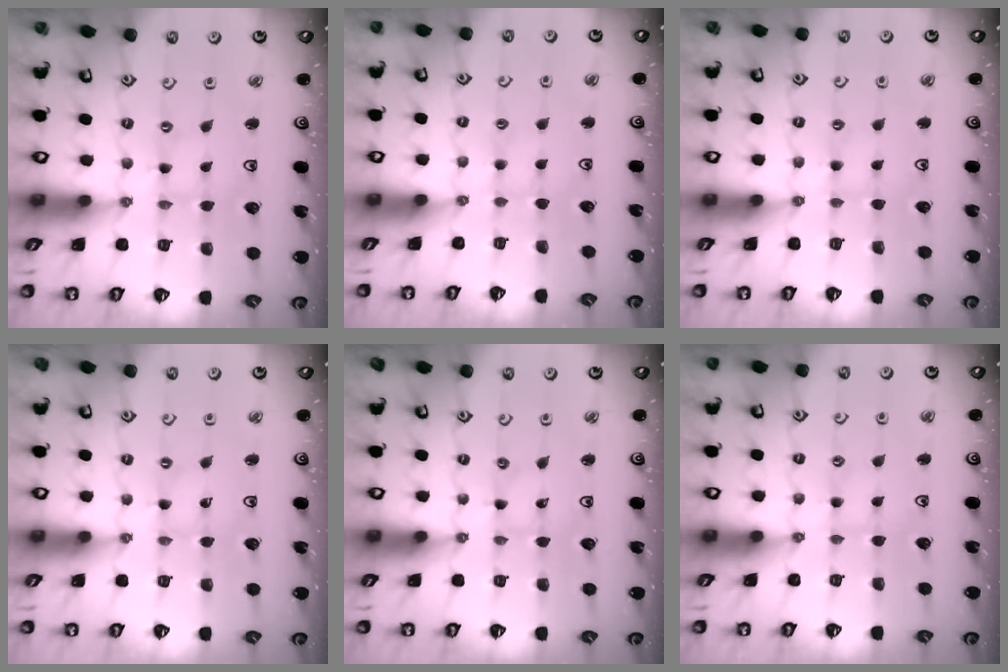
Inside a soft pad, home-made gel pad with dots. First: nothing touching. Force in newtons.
{"total": 2.0, "press": 1.9, "slide": 0.4}
{"total": 1.9, "press": 1.8, "slide": 0.4}
{"total": 0.0}
{"total": 0.0}
{"total": 1.8, "press": 1.8, "slide": 0.4}